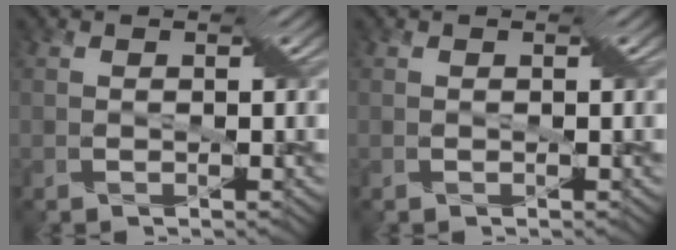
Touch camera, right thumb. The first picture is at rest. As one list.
[{"total": 0.0}]